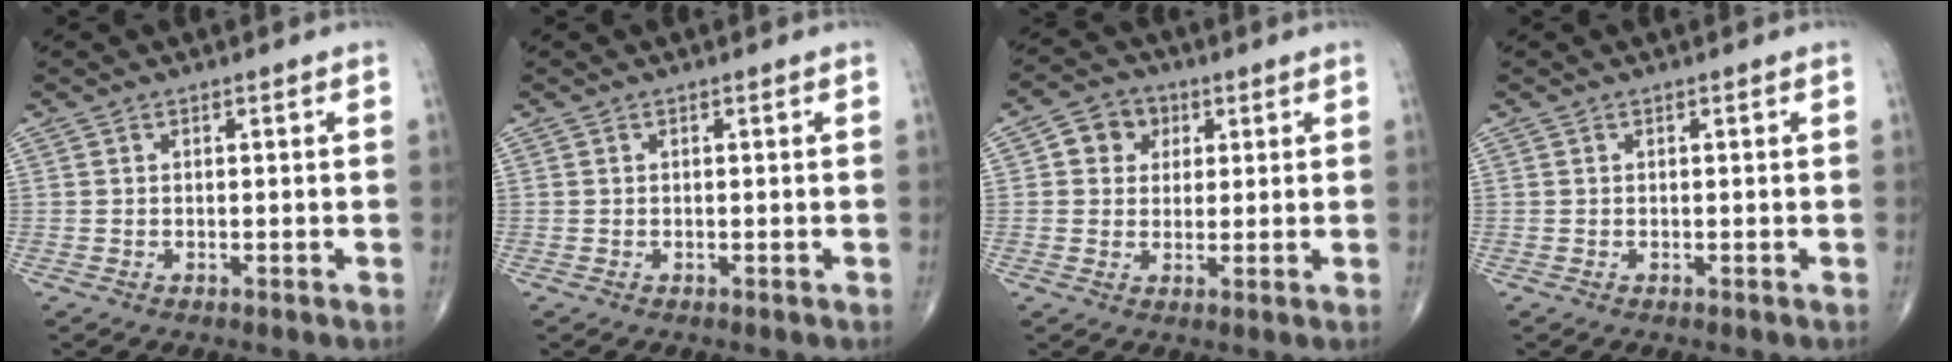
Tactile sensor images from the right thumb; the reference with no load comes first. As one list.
[{"total": 0.0}, {"total": 6.0, "force": [1.8, 5.2, 2.4], "torque": [-0.006, 0.003, 0.024]}, {"total": 0.0}]